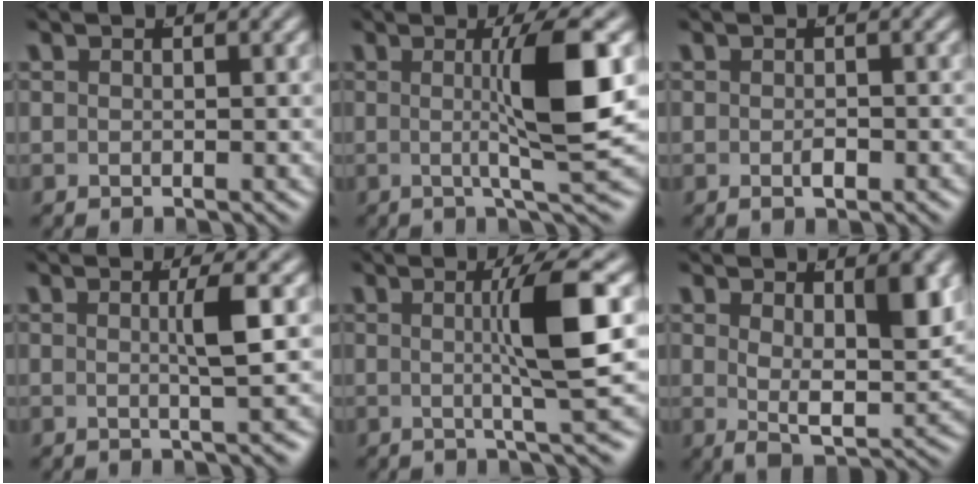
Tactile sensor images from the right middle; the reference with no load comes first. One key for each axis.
{"total": 6.7, "fx": 0.5, "fy": -0.3, "fz": 6.7, "tx": -0.108, "ty": -0.004, "tz": 0.006}
{"total": 0.9, "fx": -0.5, "fy": 0.3, "fz": 0.7, "tx": -0.015, "ty": -0.002, "tz": -0.007}
{"total": 2.5, "fx": 0.1, "fy": -1.1, "fz": 2.3, "tx": -0.035, "ty": -0.002, "tz": 0.000}
{"total": 5.2, "fx": 0.3, "fy": -0.9, "fz": 5.1, "tx": -0.085, "ty": -0.002, "tz": 0.002}
{"total": 4.9, "fx": 1.2, "fy": 1.4, "fz": 4.5, "tx": -0.076, "ty": -0.026, "tz": 0.031}